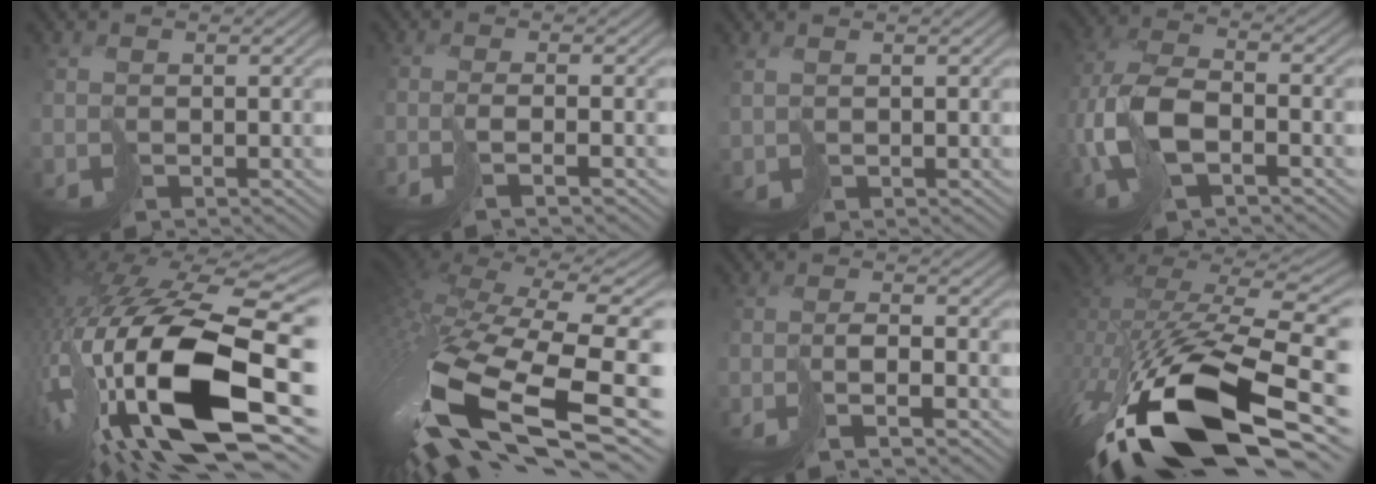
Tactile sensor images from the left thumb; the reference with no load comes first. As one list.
[{"total": 2.4, "force": [-1.0, -0.3, 2.2], "torque": [-0.020, 0.006, -0.033]}, {"total": 1.4, "force": [1.0, 0.5, 0.8], "torque": [-0.027, -0.004, 0.019]}, {"total": 9.2, "force": [-2.2, 4.5, 7.7], "torque": [-0.186, -0.005, -0.054]}, {"total": 20.0, "force": [-3.8, 8.5, 17.7], "torque": [-0.372, -0.041, -0.062]}, {"total": 16.4, "force": [-3.3, 7.1, 14.4], "torque": [-0.349, -0.048, -0.031]}, {"total": 3.7, "force": [-2.6, -0.1, 2.7], "torque": [-0.032, 0.007, -0.055]}, {"total": 17.5, "force": [-7.1, 8.3, 13.7], "torque": [-0.294, -0.052, -0.098]}]